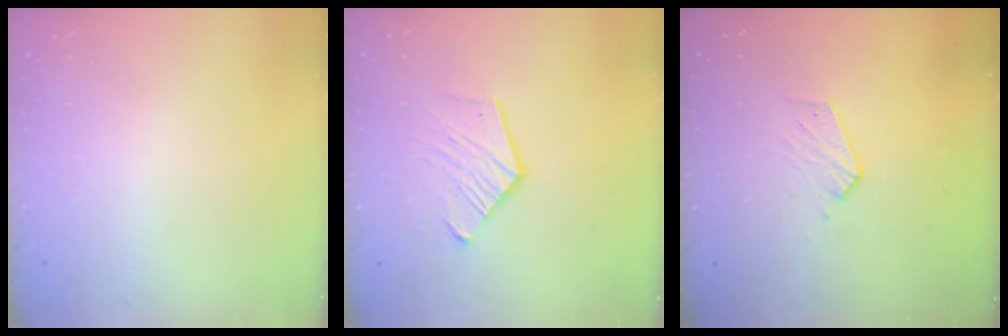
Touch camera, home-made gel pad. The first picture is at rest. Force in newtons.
{"total": 10.3, "press": 10.2, "slide": 0.7}
{"total": 4.8, "press": 4.8, "slide": 0.5}